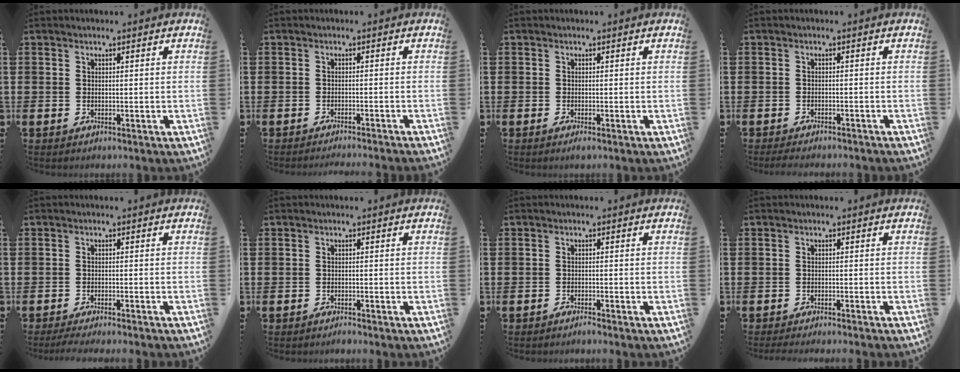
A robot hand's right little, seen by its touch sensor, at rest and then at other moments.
{"total": 1.1, "force": [-1.0, -0.3, 0.1], "torque": [0.000, 0.002, -0.021]}
{"total": 0.7, "force": [-0.3, 0.1, 0.6], "torque": [-0.011, -0.002, -0.004]}
{"total": 1.3, "force": [-1.2, 0.1, 0.4], "torque": [-0.008, 0.001, -0.024]}
{"total": 1.5, "force": [-1.4, -0.1, 0.7], "torque": [-0.010, 0.001, -0.026]}
{"total": 0.7, "force": [-0.7, 0.0, 0.0], "torque": [-0.004, -0.002, -0.013]}
{"total": 0.9, "force": [-0.9, -0.1, 0.0], "torque": [-0.003, 0.000, -0.018]}
{"total": 1.1, "force": [-1.0, -0.2, 0.3], "torque": [-0.004, -0.002, -0.020]}